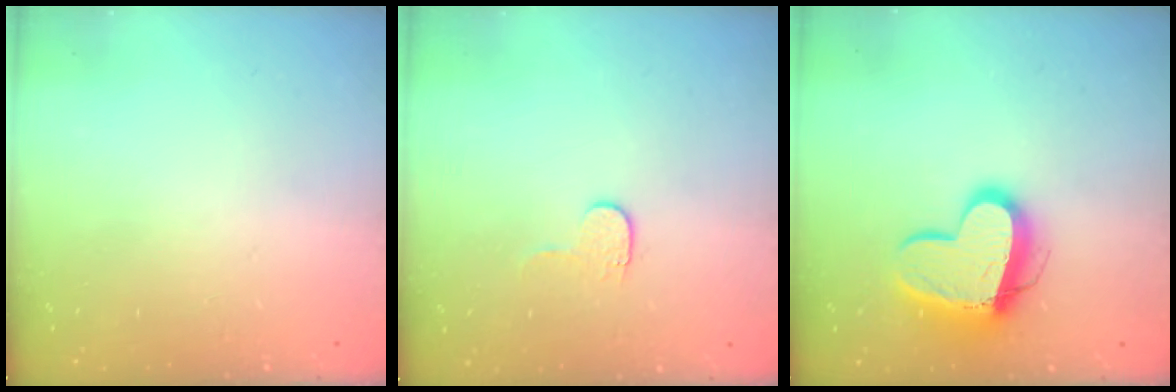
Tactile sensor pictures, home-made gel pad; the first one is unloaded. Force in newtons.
{"total": 3.4, "press": 3.4, "slide": 0.4}
{"total": 13.7, "press": 13.6, "slide": 1.3}